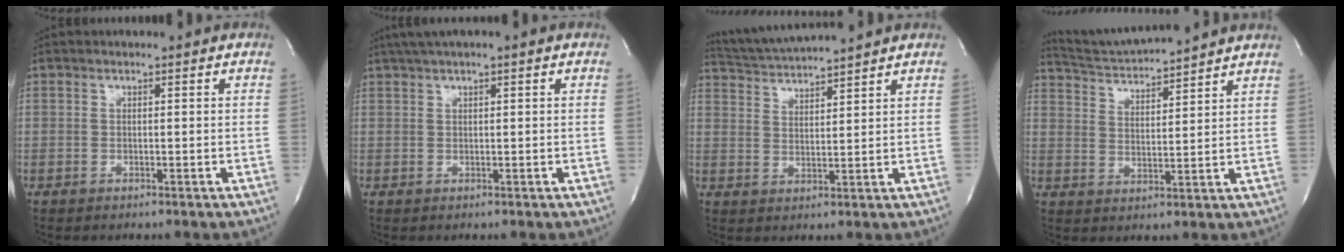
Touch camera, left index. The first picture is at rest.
{"total": 3.5, "force": [2.1, 0.1, 2.8], "torque": [-0.053, 0.016, 0.036]}
{"total": 7.7, "force": [7.3, -1.4, 1.7], "torque": [-0.041, 0.005, 0.131]}
{"total": 9.8, "force": [9.4, -1.0, 2.5], "torque": [-0.058, 0.007, 0.158]}